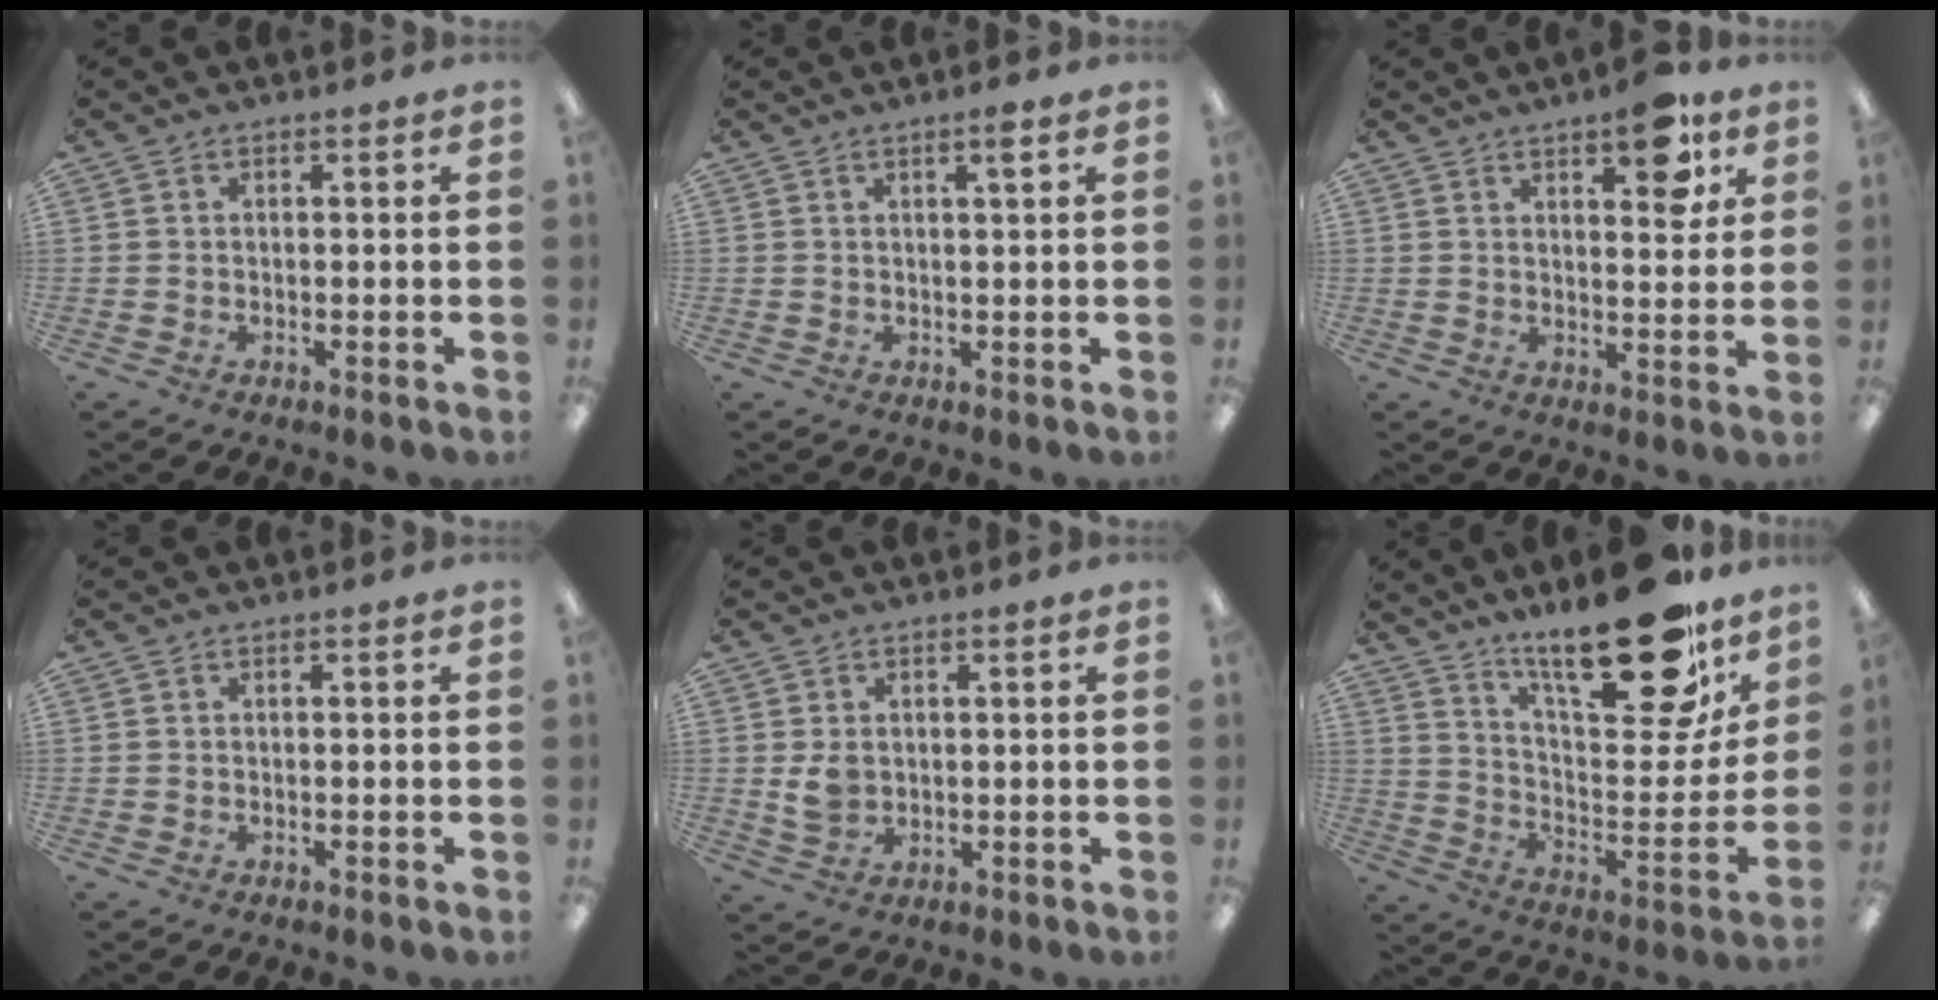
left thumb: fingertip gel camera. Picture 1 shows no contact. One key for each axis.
{"total": 2.2, "fx": 1.3, "fy": 0.1, "fz": 1.7, "tx": -0.031, "ty": -0.002, "tz": 0.020}
{"total": 9.3, "fx": 5.9, "fy": 3.6, "fz": 6.2, "tx": -0.070, "ty": -0.031, "tz": 0.095}
{"total": 0.0}
{"total": 4.0, "fx": 0.8, "fy": 3.1, "fz": 2.4, "tx": -0.039, "ty": -0.004, "tz": 0.012}
{"total": 26.1, "fx": 19.0, "fy": 8.3, "fz": 15.9, "tx": -0.215, "ty": -0.131, "tz": 0.309}